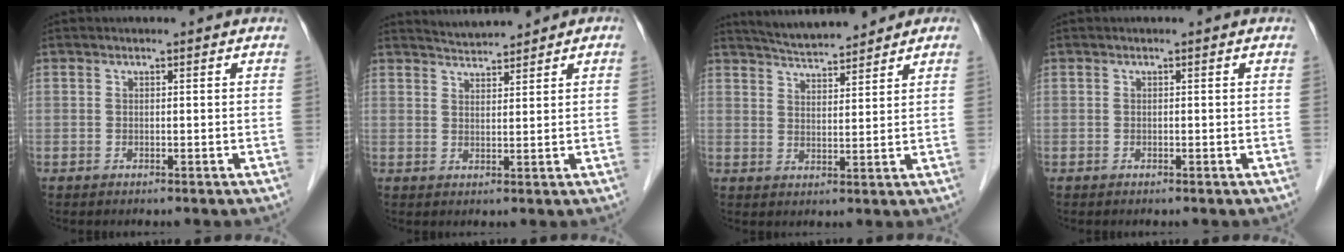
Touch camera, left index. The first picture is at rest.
{"total": 3.3, "force": [3.3, 0.1, 0.2], "torque": [-0.008, 0.016, 0.060]}
{"total": 7.3, "force": [6.8, 0.7, 2.5], "torque": [-0.049, 0.020, 0.119]}
{"total": 0.0}